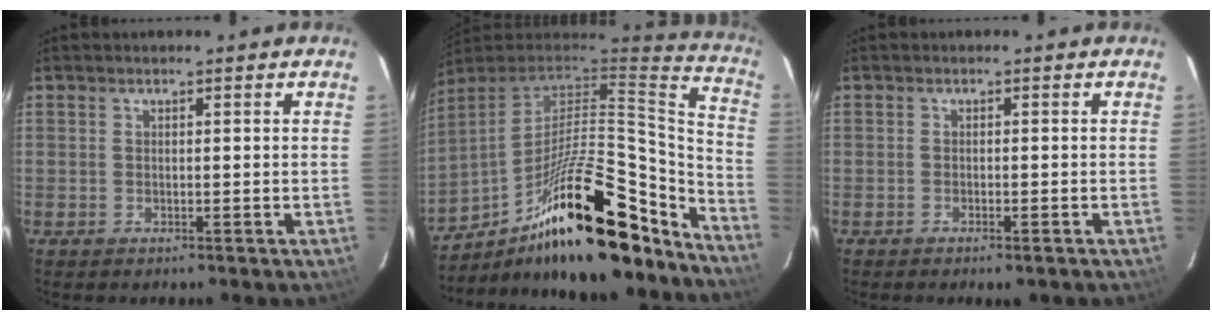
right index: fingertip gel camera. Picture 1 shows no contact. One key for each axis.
{"total": 31.0, "fx": -20.4, "fy": 9.6, "fz": 21.2, "tx": -0.315, "ty": -0.008, "tz": -0.320}
{"total": 1.4, "fx": -1.1, "fy": 0.3, "fz": 0.8, "tx": -0.018, "ty": -0.001, "tz": -0.019}